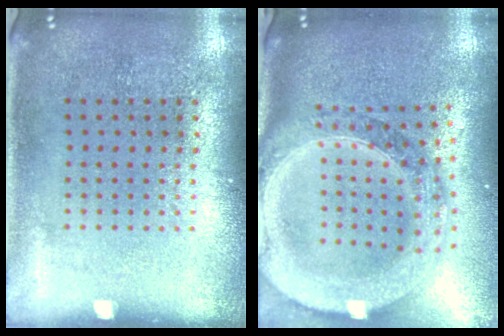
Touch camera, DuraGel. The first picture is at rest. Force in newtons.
{"total": 3.4, "press": 2.8, "slide": 2.0}